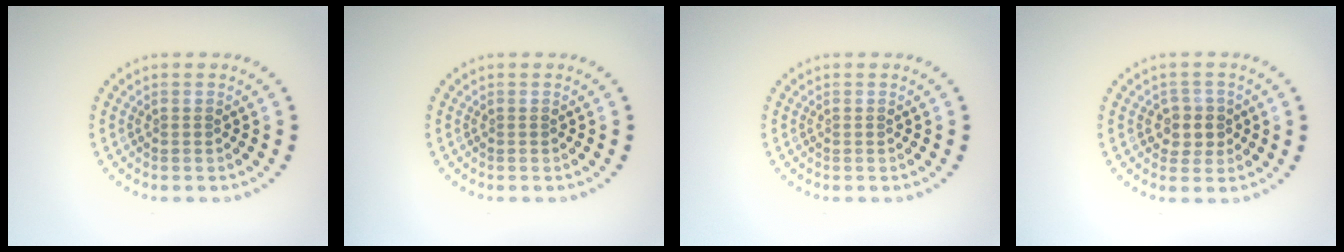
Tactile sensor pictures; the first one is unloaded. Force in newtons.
{"total": 0.0}
{"total": 0.0}
{"total": 2.1, "press": 1.9, "slide": 0.8}